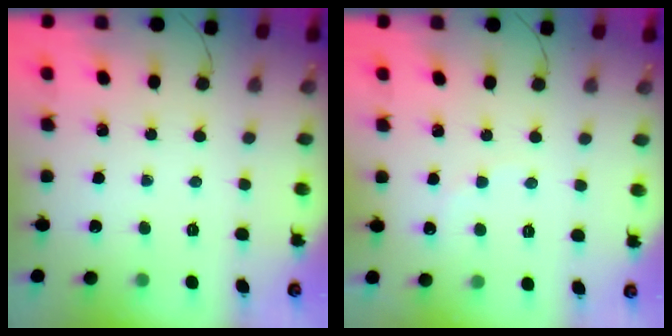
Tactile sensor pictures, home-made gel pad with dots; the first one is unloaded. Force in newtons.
{"total": 4.9, "press": 4.9, "slide": 0.8}